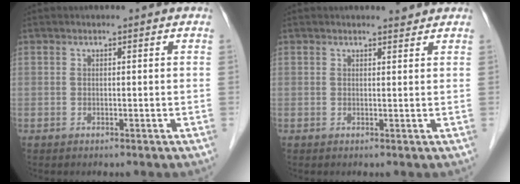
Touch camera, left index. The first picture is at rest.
{"total": 1.4, "force": [1.4, 0.1, 0.0], "torque": [-0.011, -0.006, 0.018]}